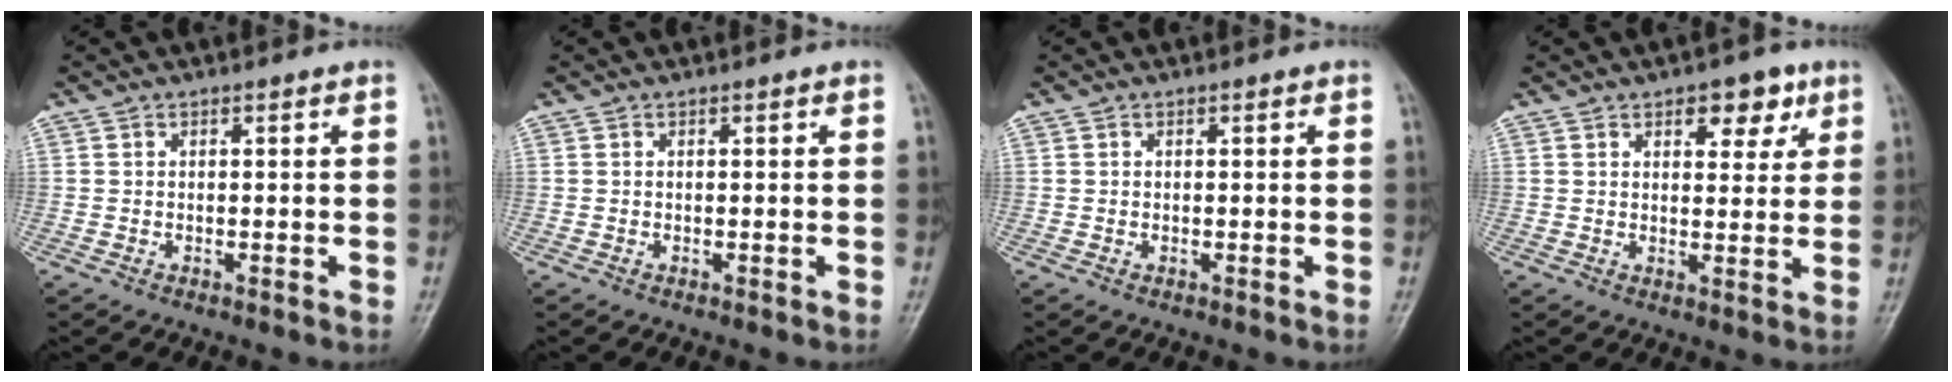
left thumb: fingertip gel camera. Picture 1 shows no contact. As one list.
[{"total": 0.0}, {"total": 0.0}, {"total": 6.5, "force": [3.5, 3.5, 4.2], "torque": [-0.025, -0.013, 0.043]}]